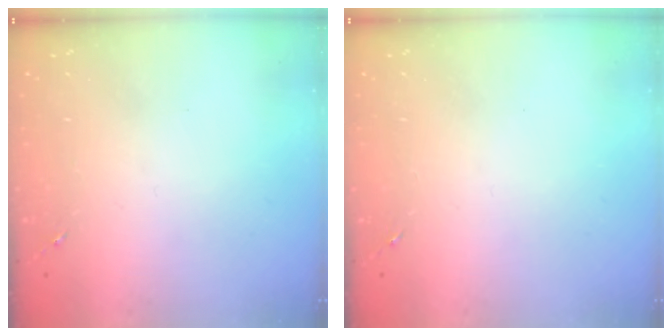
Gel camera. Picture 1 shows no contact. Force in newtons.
{"total": 0.0}